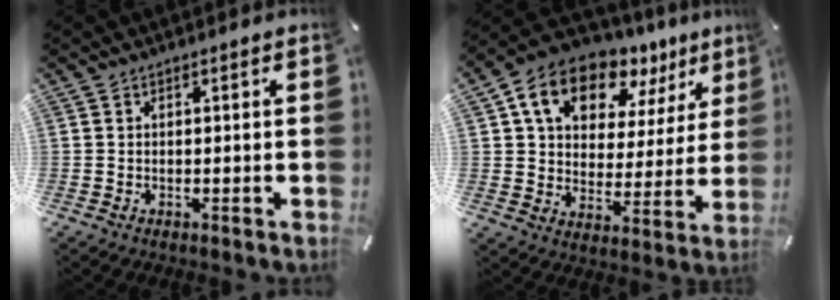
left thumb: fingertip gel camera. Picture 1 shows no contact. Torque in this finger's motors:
{"motor_torque": [2.41, 2.33, 1.69, -1.08, 0.36]}